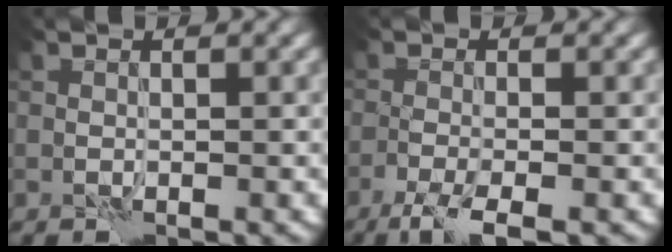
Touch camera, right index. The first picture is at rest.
{"total": 3.5, "force": [-2.3, 0.7, 2.5], "torque": [-0.047, -0.004, -0.050]}